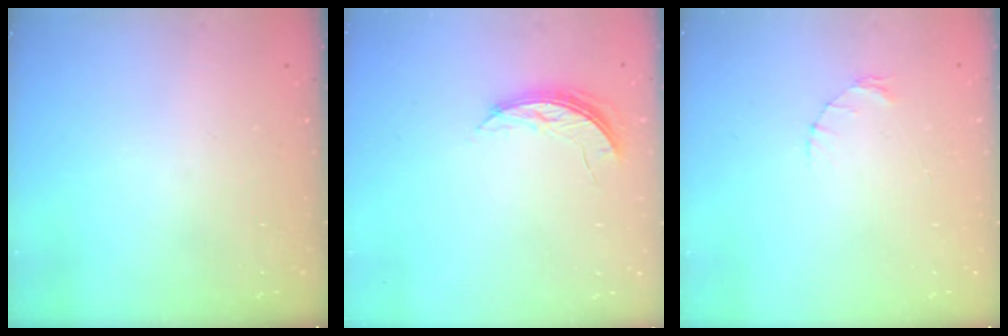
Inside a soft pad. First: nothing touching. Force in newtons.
{"total": 5.1, "press": 5.1, "slide": 0.4}
{"total": 2.0, "press": 2.0, "slide": 0.4}